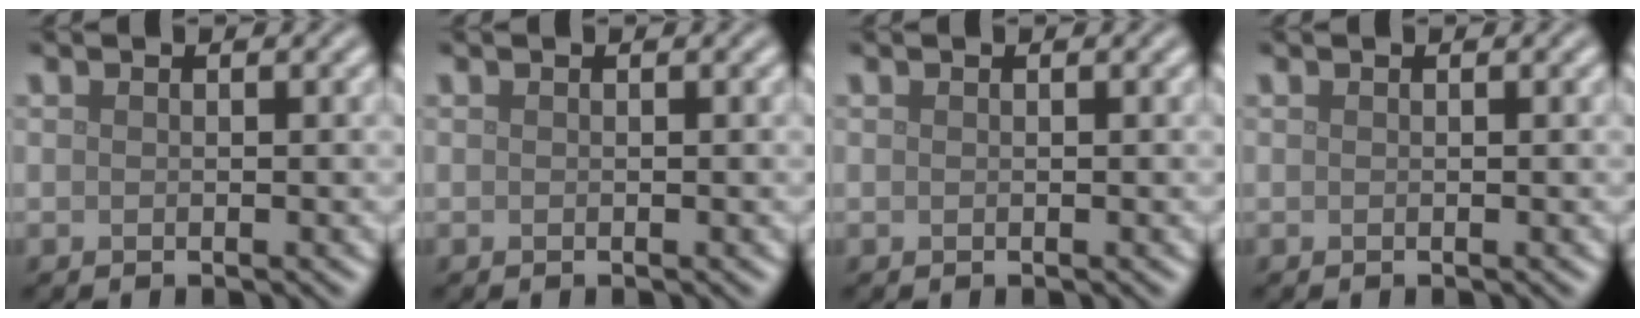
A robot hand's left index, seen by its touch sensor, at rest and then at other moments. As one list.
[{"total": 0.0}, {"total": 0.0}, {"total": 0.0}]